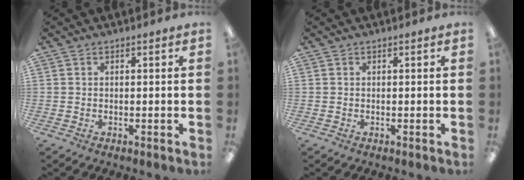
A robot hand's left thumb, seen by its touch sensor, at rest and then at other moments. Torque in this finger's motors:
{"motor_torque": [0.00, 0.00, -0.21, 0.11, 0.00]}